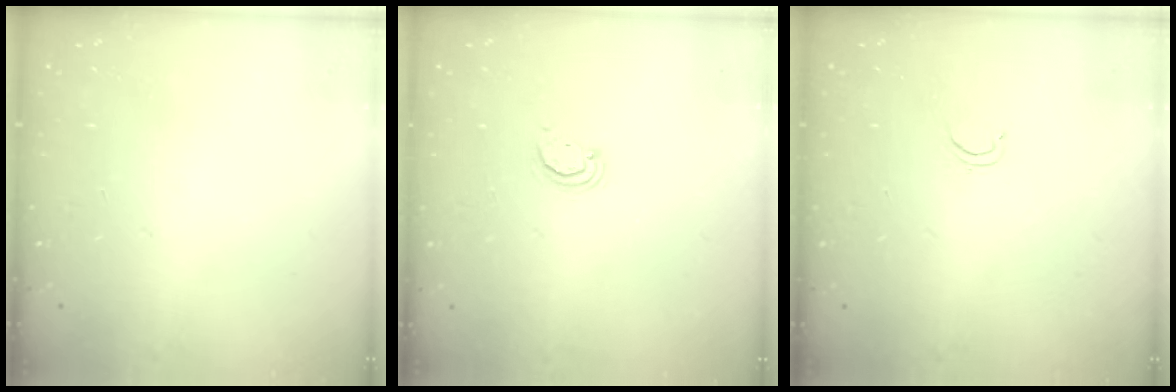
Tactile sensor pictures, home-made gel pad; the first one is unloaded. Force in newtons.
{"total": 2.5, "press": 2.5, "slide": 0.3}
{"total": 2.6, "press": 2.5, "slide": 0.4}